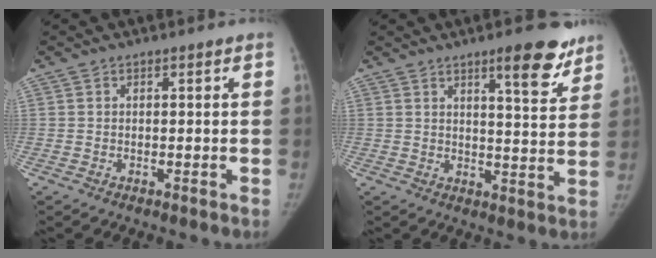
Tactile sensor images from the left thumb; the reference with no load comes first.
{"total": 10.1, "force": [6.7, 2.5, 7.1], "torque": [-0.068, -0.040, 0.090]}